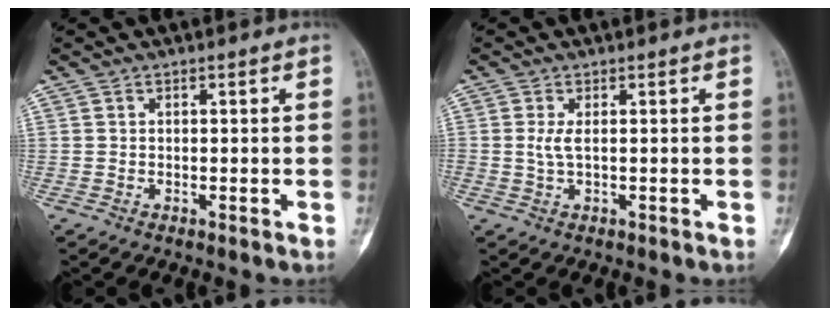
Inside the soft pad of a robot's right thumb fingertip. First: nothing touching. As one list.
[{"total": 2.1, "force": [0.2, 0.6, 2.0], "torque": [-0.055, 0.000, 0.010]}]